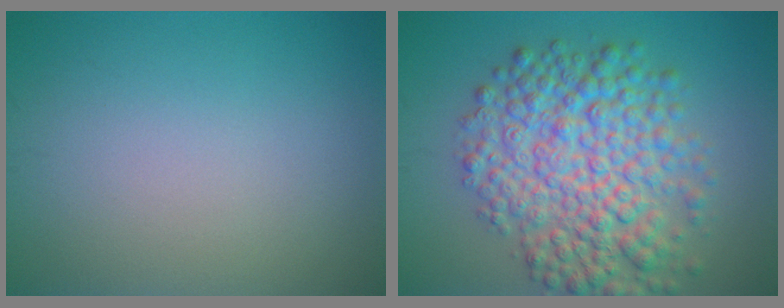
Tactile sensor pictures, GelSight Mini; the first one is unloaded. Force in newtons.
{"total": 8.9, "press": 8.9, "slide": 0.1}